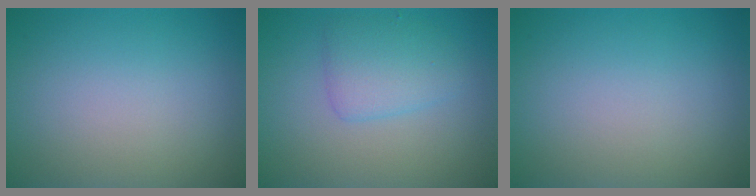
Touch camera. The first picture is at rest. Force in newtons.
{"total": 2.8, "press": 2.8, "slide": 0.1}
{"total": 0.0}